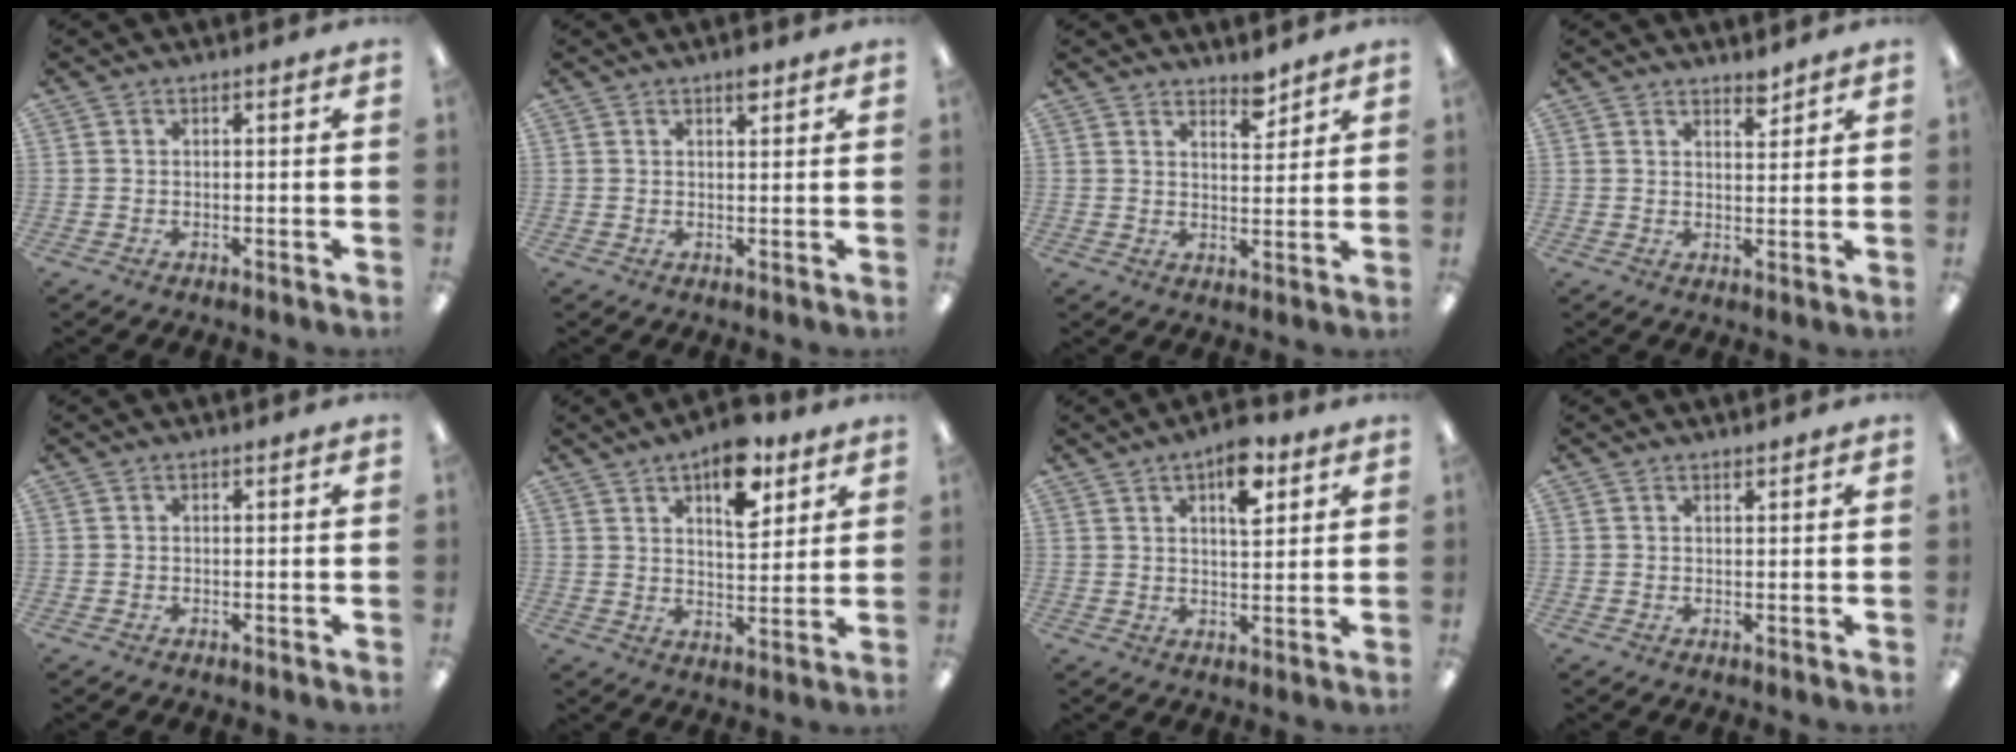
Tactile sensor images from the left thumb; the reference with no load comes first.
{"total": 2.4, "force": [1.7, 0.9, 1.4], "torque": [-0.008, -0.008, 0.024]}
{"total": 4.5, "force": [4.1, 1.4, 1.3], "torque": [-0.002, -0.032, 0.069]}
{"total": 3.4, "force": [3.0, 1.1, 1.1], "torque": [-0.002, -0.021, 0.050]}
{"total": 0.0}
{"total": 12.2, "force": [7.4, 5.7, 7.8], "torque": [-0.104, -0.034, 0.124]}
{"total": 9.3, "force": [4.9, 4.1, 6.8], "torque": [-0.092, -0.018, 0.078]}
{"total": 0.9, "force": [0.9, 0.1, 0.0], "torque": [-0.001, -0.001, 0.017]}